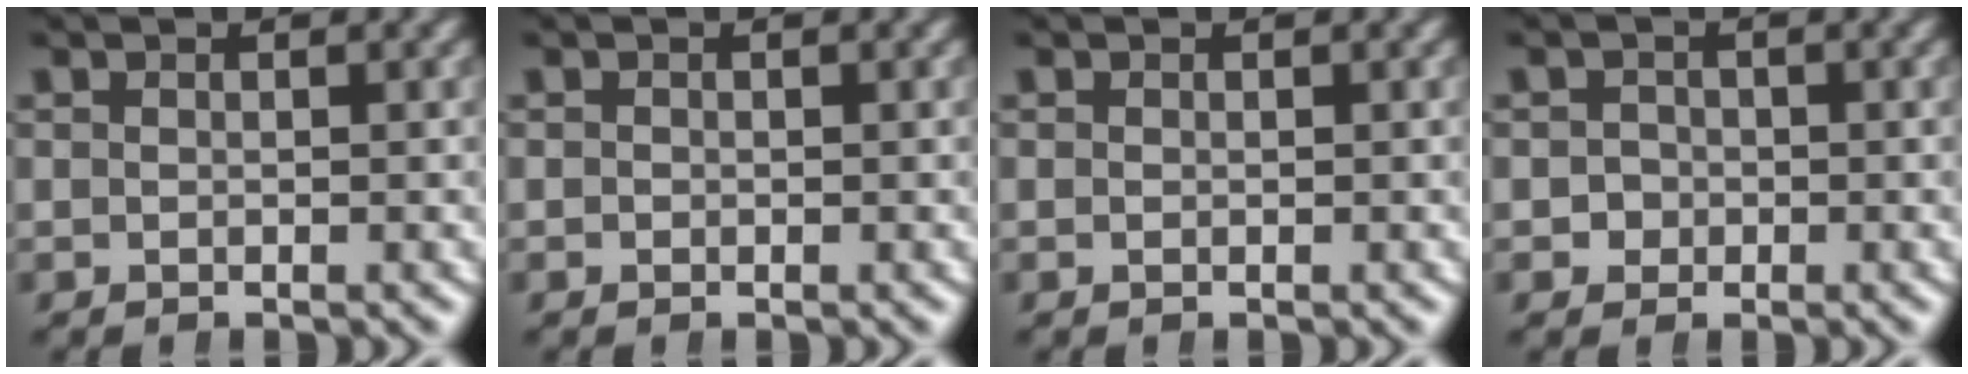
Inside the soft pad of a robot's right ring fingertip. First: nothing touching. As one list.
[{"total": 0.0}, {"total": 0.0}, {"total": 2.3, "force": [-0.4, 2.3, 0.0], "torque": [-0.011, -0.004, -0.015]}]